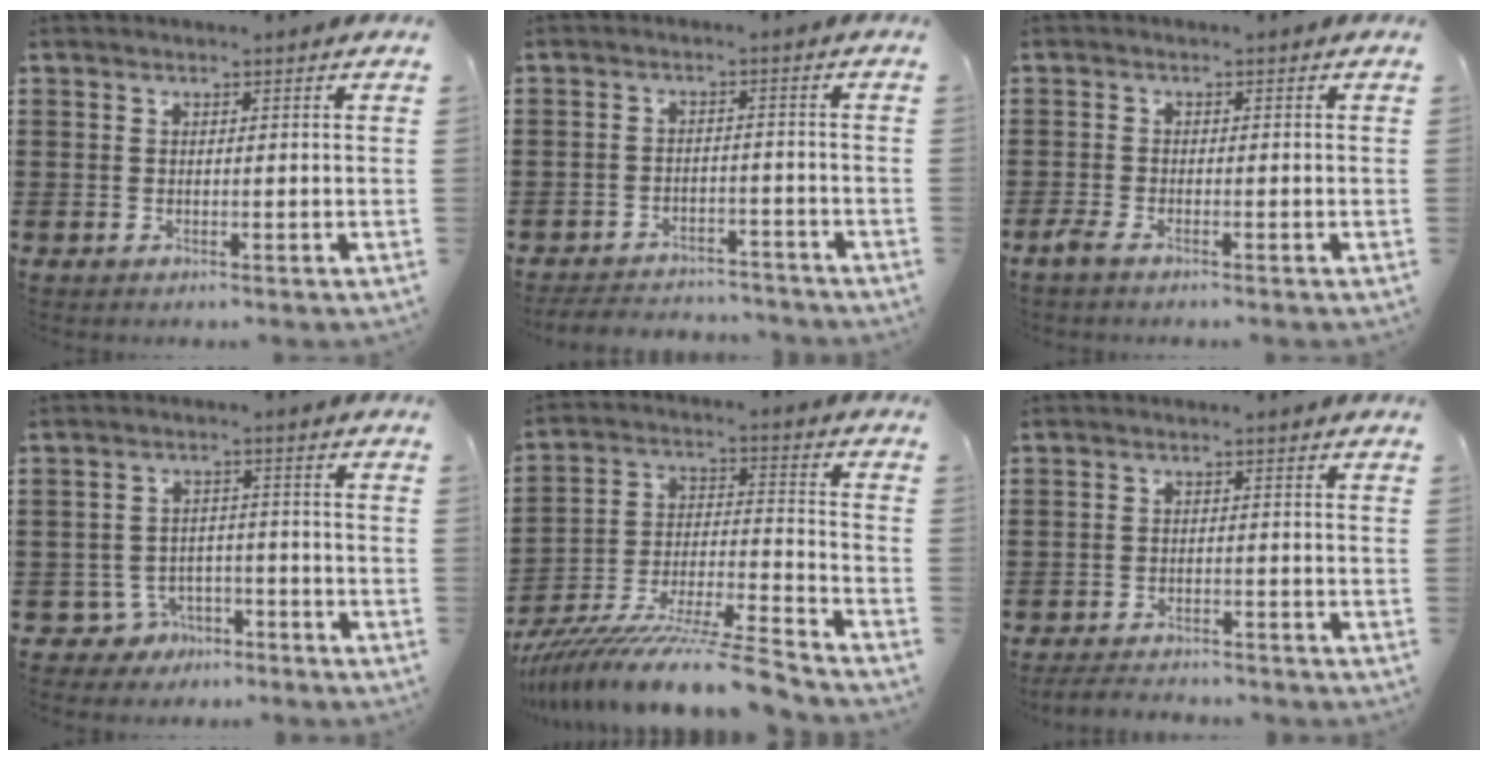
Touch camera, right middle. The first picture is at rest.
{"total": 4.1, "force": [-4.0, 0.7, 0.1], "torque": [-0.011, 0.004, -0.087]}
{"total": 1.7, "force": [-1.2, 0.3, 1.1], "torque": [-0.035, -0.007, -0.027]}
{"total": 4.0, "force": [-3.4, 2.1, 0.8], "torque": [-0.037, 0.004, -0.073]}
{"total": 13.2, "force": [-12.0, -0.4, 5.6], "torque": [-0.081, 0.022, -0.226]}
{"total": 2.8, "force": [-2.8, 0.4, 0.1], "torque": [-0.006, 0.000, -0.060]}